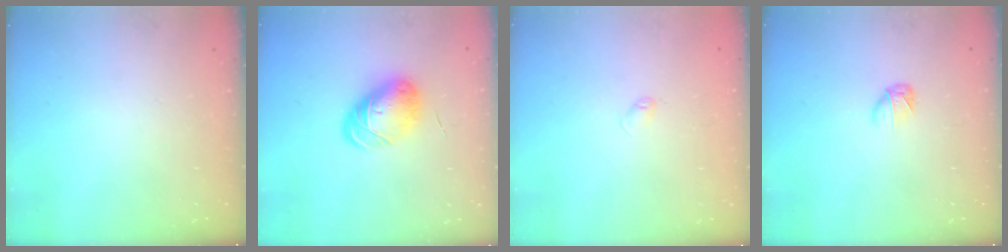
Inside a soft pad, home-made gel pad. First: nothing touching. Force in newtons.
{"total": 9.7, "press": 9.7, "slide": 0.1}
{"total": 2.4, "press": 2.4, "slide": 0.4}
{"total": 3.1, "press": 2.9, "slide": 1.0}